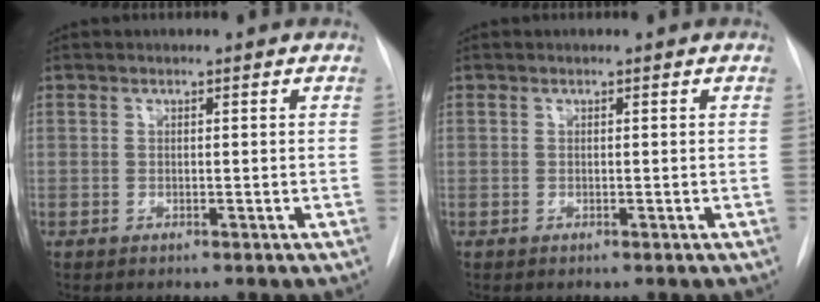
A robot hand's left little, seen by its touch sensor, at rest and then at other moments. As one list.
[{"total": 0.0}]